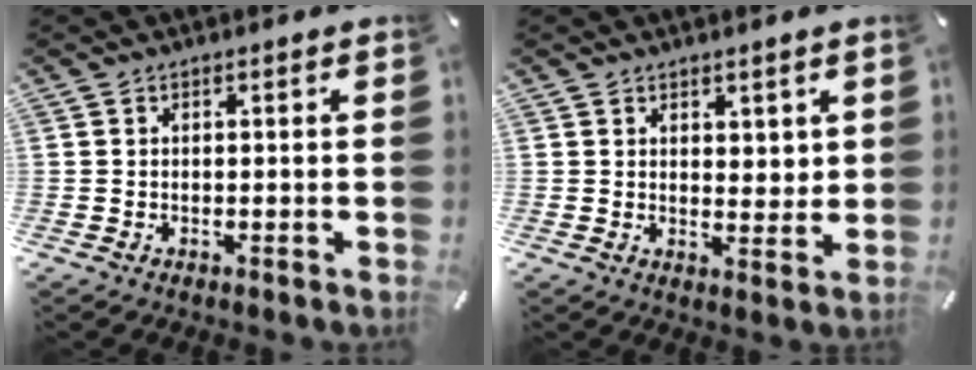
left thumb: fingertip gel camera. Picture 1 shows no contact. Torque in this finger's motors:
{"motor_torque": [0.04, -0.53, 0.06, 0.11, 0.04]}